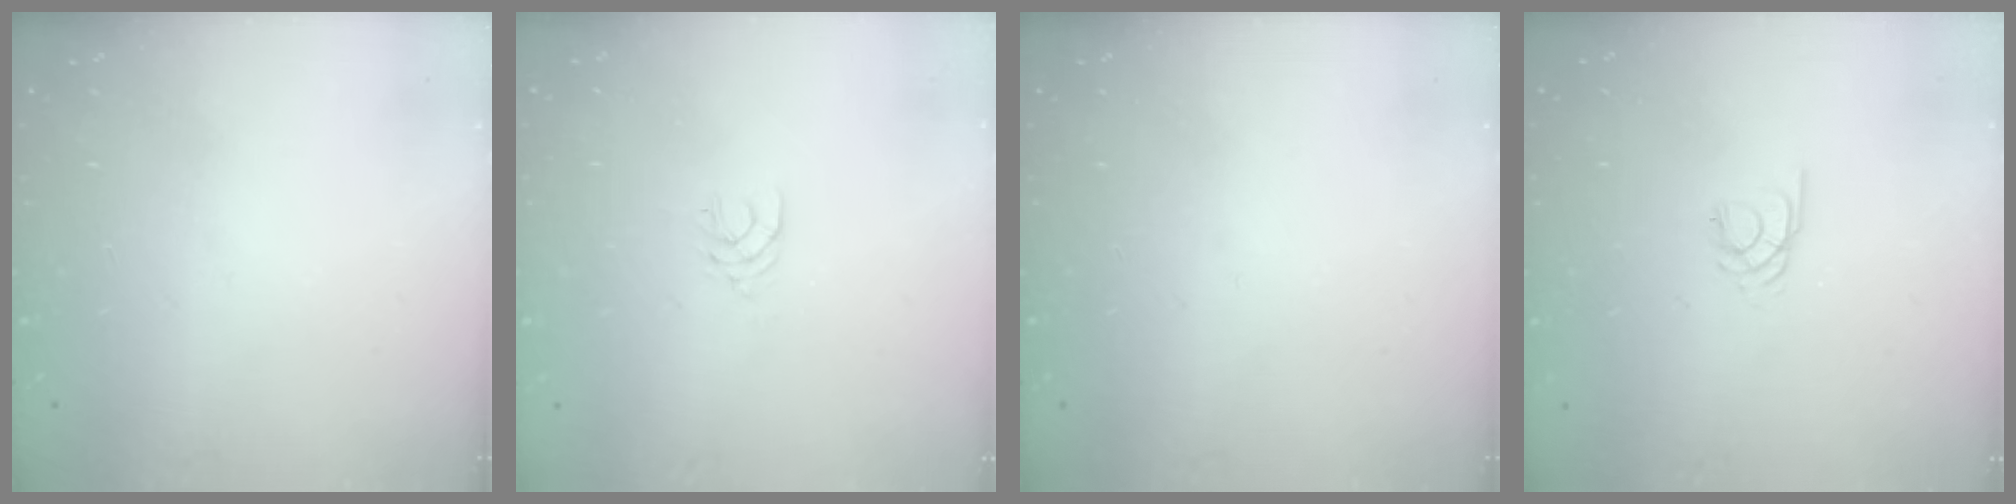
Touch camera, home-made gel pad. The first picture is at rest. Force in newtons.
{"total": 2.9, "press": 2.9, "slide": 0.4}
{"total": 0.0}
{"total": 1.7, "press": 1.7, "slide": 0.3}